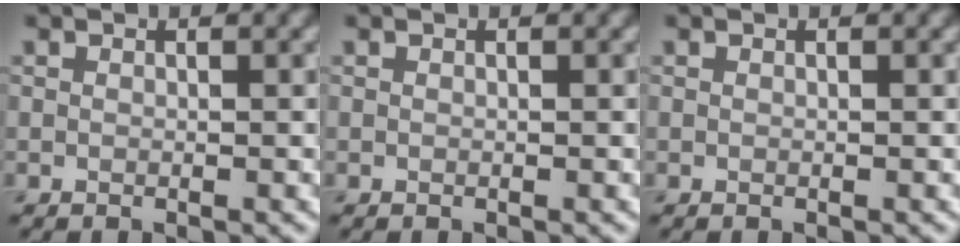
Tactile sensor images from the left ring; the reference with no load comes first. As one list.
[{"total": 0.0}, {"total": 0.0}]